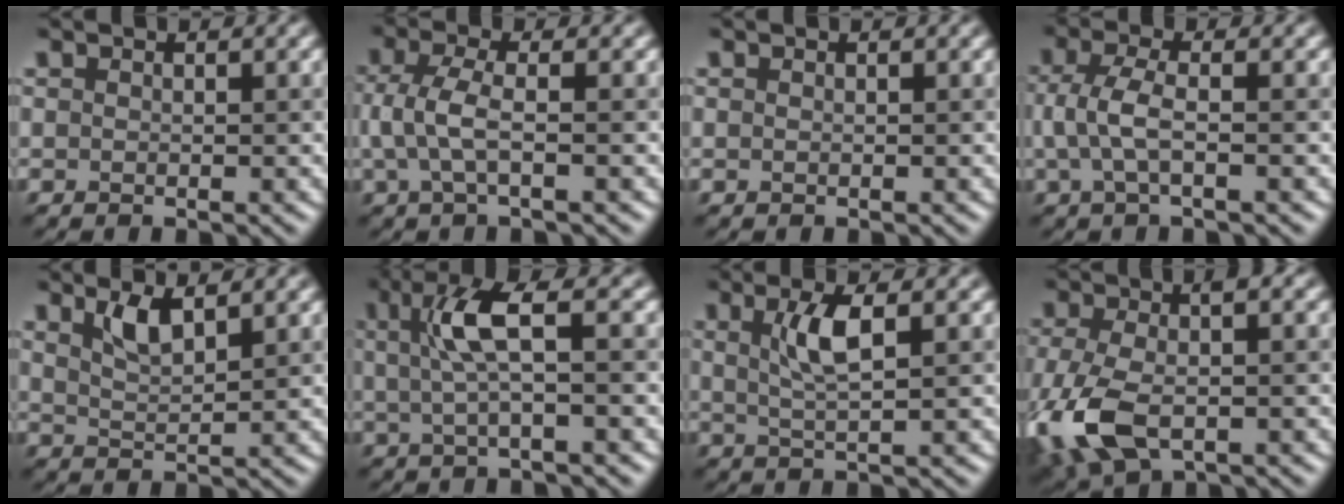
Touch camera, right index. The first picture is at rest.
{"total": 3.0, "force": [-0.2, 0.8, 2.8], "torque": [-0.063, 0.004, -0.005]}
{"total": 0.0}
{"total": 3.0, "force": [-0.2, 0.8, 2.8], "torque": [-0.062, 0.004, -0.005]}
{"total": 2.4, "force": [1.7, 0.6, 1.7], "torque": [-0.033, -0.002, 0.034]}
{"total": 4.5, "force": [0.6, 0.7, 4.4], "torque": [-0.087, 0.010, 0.014]}
{"total": 3.5, "force": [1.0, 0.7, 3.2], "torque": [-0.062, 0.004, 0.018]}
{"total": 8.5, "force": [-2.0, 4.2, 7.2], "torque": [-0.173, -0.006, -0.046]}